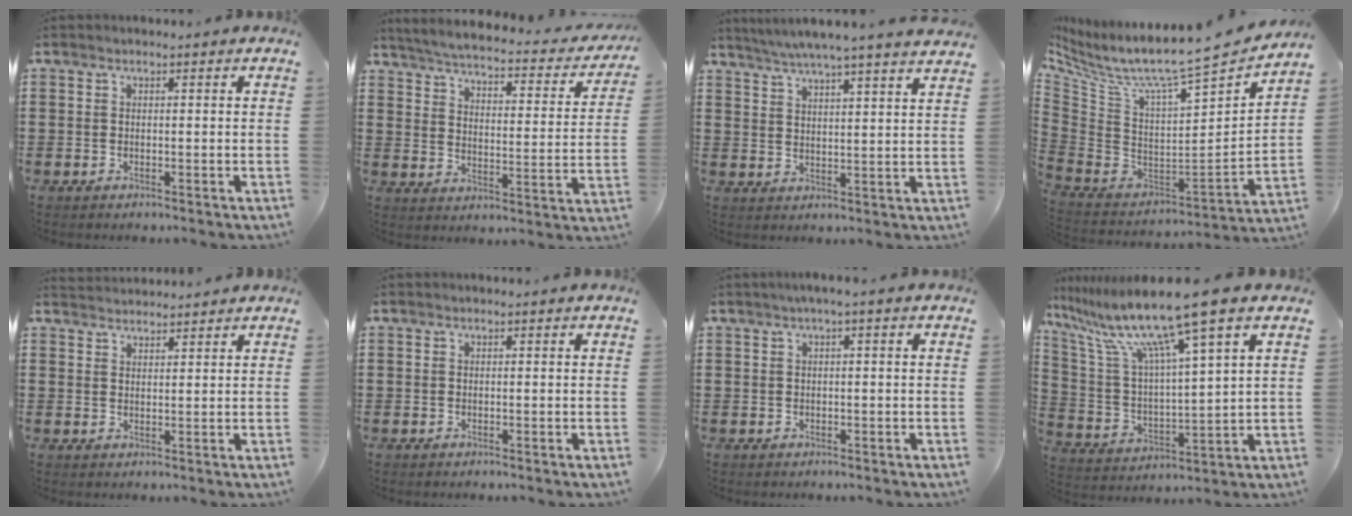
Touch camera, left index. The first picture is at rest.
{"total": 3.7, "force": [3.5, -0.2, 1.2], "torque": [-0.046, -0.031, 0.051]}
{"total": 4.7, "force": [4.4, -0.8, 1.3], "torque": [-0.042, -0.022, 0.077]}
{"total": 6.6, "force": [5.0, 0.4, 4.3], "torque": [-0.104, -0.054, 0.072]}
{"total": 2.2, "force": [2.1, 0.2, -0.4], "torque": [0.002, -0.002, 0.043]}
{"total": 0.0}
{"total": 1.3, "force": [-0.1, 0.0, 1.3], "torque": [-0.019, -0.005, -0.001]}
{"total": 12.4, "force": [9.3, -0.2, 8.2], "torque": [-0.198, -0.056, 0.148]}